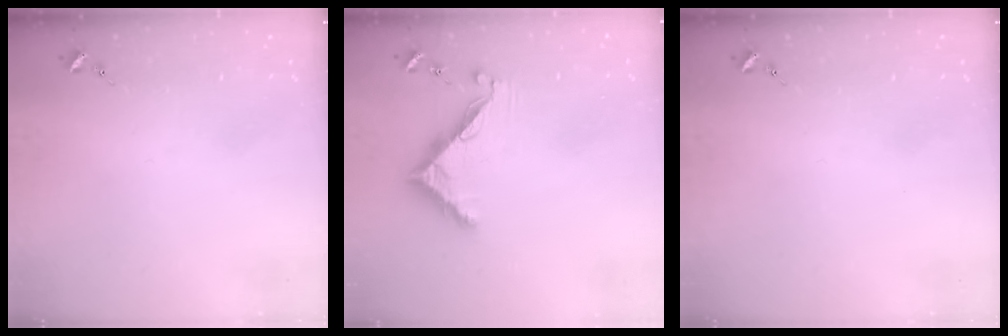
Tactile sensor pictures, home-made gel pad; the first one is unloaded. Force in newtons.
{"total": 7.9, "press": 7.9, "slide": 0.1}
{"total": 0.0}